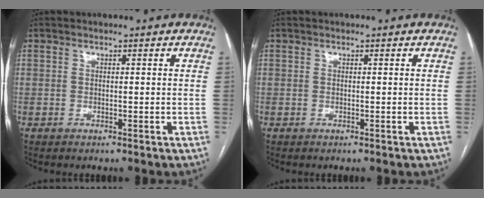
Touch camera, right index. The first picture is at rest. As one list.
[{"total": 0.0}]